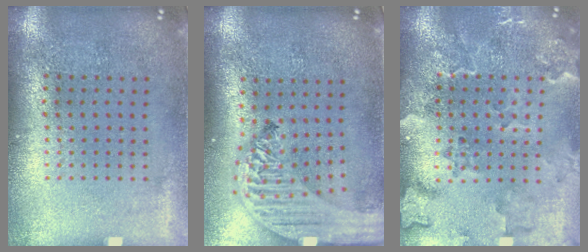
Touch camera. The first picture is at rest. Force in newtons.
{"total": 3.1, "press": 2.4, "slide": 1.9}
{"total": 2.4, "press": 2.2, "slide": 1.0}